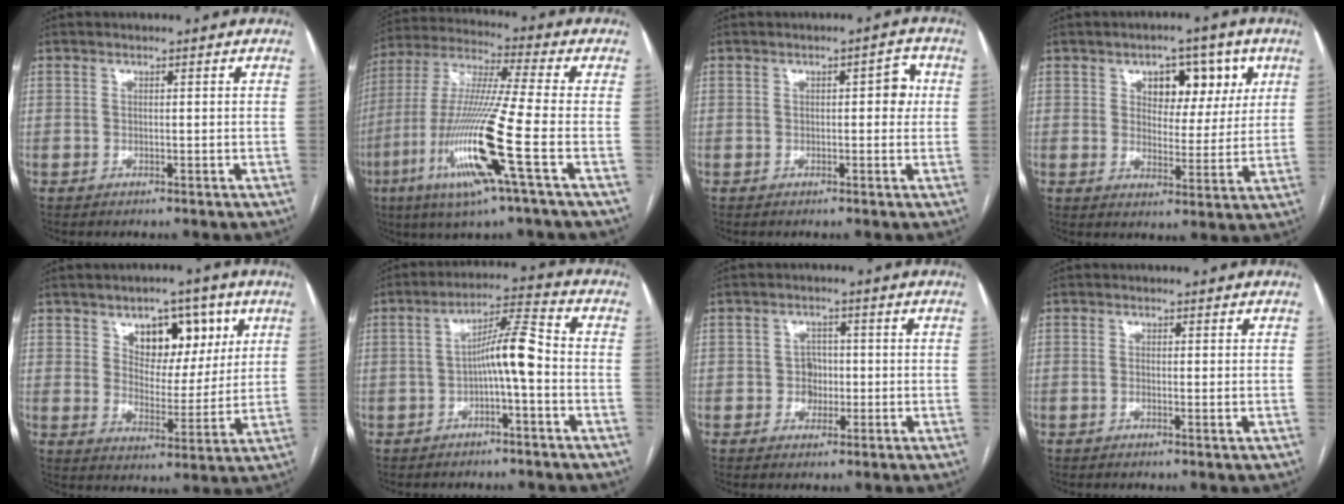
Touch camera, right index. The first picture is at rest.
{"total": 17.5, "force": [-5.9, -0.7, 16.4], "torque": [-0.342, -0.021, -0.120]}
{"total": 3.3, "force": [0.5, 1.4, 2.9], "torque": [-0.030, 0.017, 0.004]}
{"total": 8.9, "force": [3.9, 5.3, 6.0], "torque": [-0.071, 0.020, 0.059]}
{"total": 10.4, "force": [4.9, 6.1, 6.9], "torque": [-0.090, 0.014, 0.081]}
{"total": 7.2, "force": [-1.3, 0.7, 7.0], "torque": [-0.119, 0.025, -0.024]}
{"total": 3.0, "force": [-0.5, 2.7, 1.3], "torque": [-0.011, 0.009, -0.006]}
{"total": 1.3, "force": [-0.2, 0.3, 1.3], "torque": [-0.020, -0.002, -0.003]}